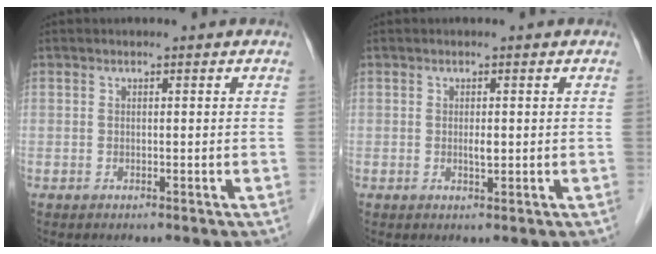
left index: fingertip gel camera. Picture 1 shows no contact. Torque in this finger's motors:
{"motor_torque": [0.37, 0.10, 0.04, 0.00]}